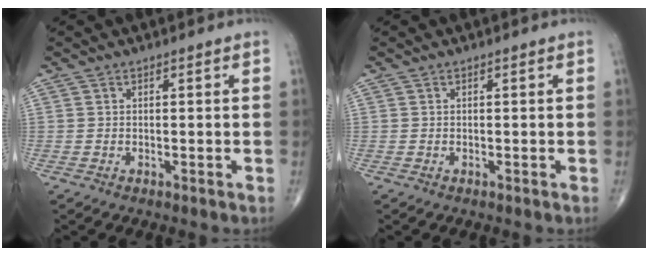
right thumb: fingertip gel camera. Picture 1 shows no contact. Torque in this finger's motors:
{"motor_torque": [0.00, 0.00, 0.00, 0.00, 0.00]}